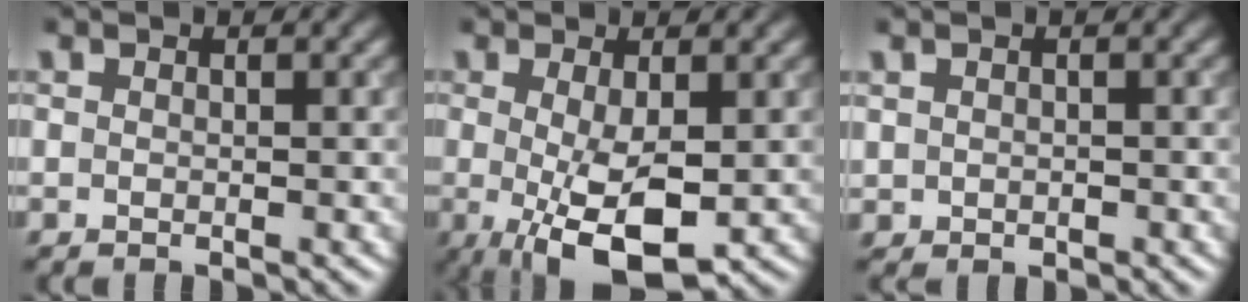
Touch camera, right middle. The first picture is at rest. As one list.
[{"total": 6.0, "force": [-0.8, 2.0, 5.6], "torque": [-0.105, -0.013, -0.011]}, {"total": 0.8, "force": [0.2, 0.7, 0.3], "torque": [-0.005, -0.001, 0.007]}]